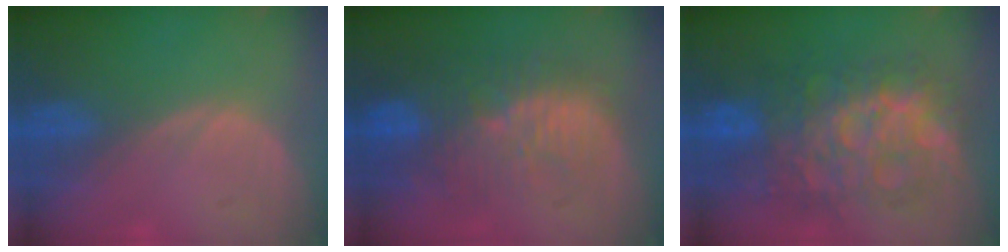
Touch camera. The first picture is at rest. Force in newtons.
{"total": 11.3, "press": 9.9, "slide": 5.5}
{"total": 12.3, "press": 12.3, "slide": 1.3}